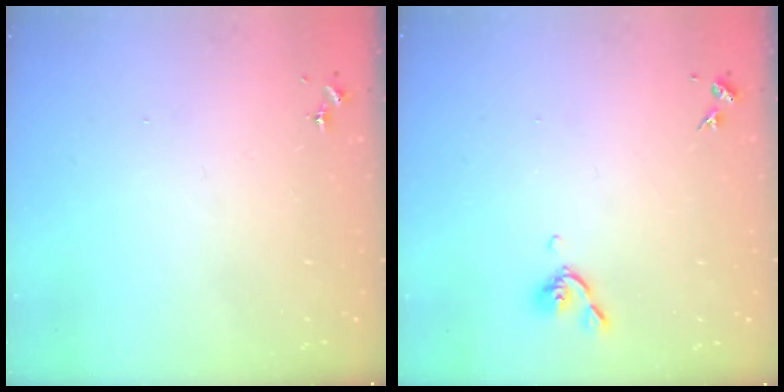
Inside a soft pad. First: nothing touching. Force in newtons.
{"total": 5.6, "press": 5.5, "slide": 1.0}